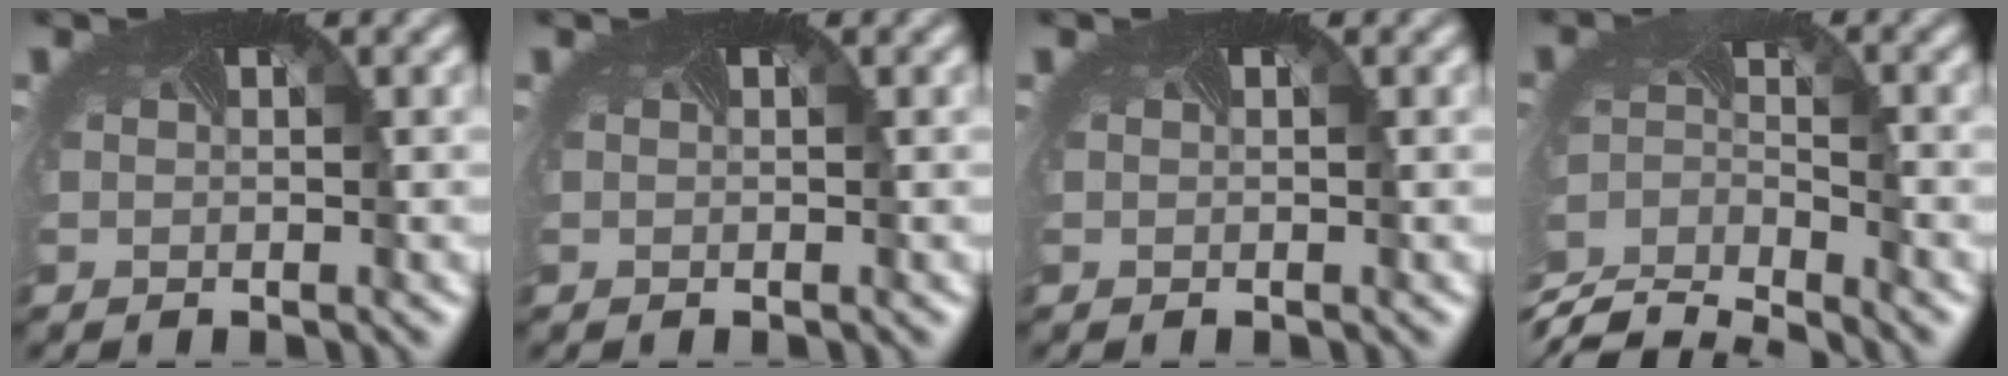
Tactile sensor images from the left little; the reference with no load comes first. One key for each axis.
{"total": 0.0}
{"total": 0.0}
{"total": 6.7, "fx": -6.3, "fy": 0.9, "fz": 1.8, "tx": -0.044, "ty": -0.021, "tz": -0.124}